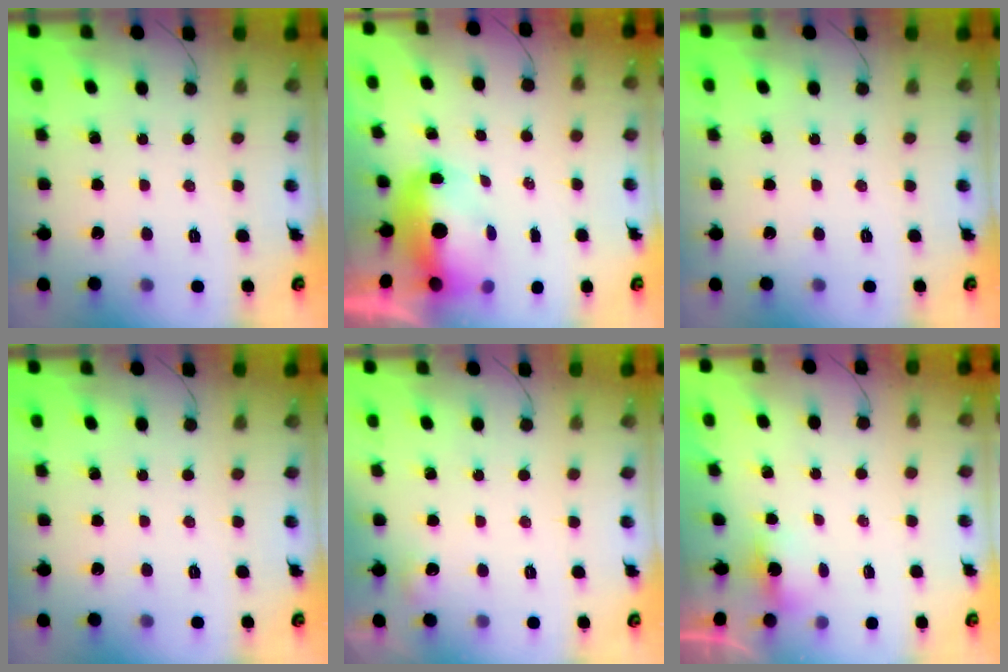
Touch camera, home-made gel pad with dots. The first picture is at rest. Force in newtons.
{"total": 8.2, "press": 8.0, "slide": 1.8}
{"total": 0.0}
{"total": 0.0}
{"total": 4.2, "press": 4.0, "slide": 1.4}
{"total": 2.7, "press": 2.6, "slide": 0.7}